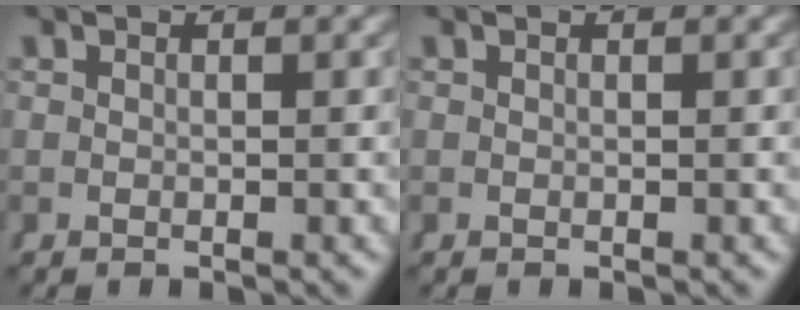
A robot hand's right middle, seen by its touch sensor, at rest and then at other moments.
{"total": 0.0}